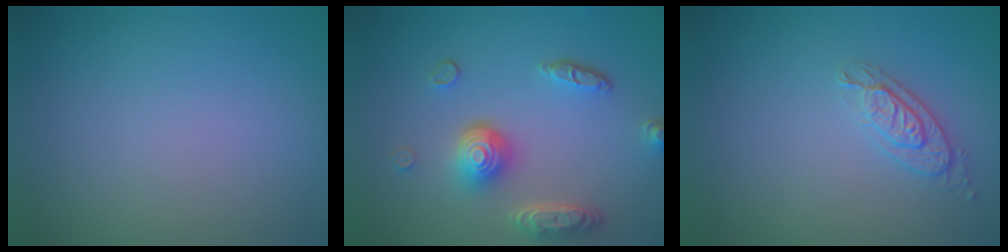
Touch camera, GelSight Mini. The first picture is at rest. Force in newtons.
{"total": 5.0, "press": 3.7, "slide": 3.3}
{"total": 2.1, "press": 2.0, "slide": 0.6}